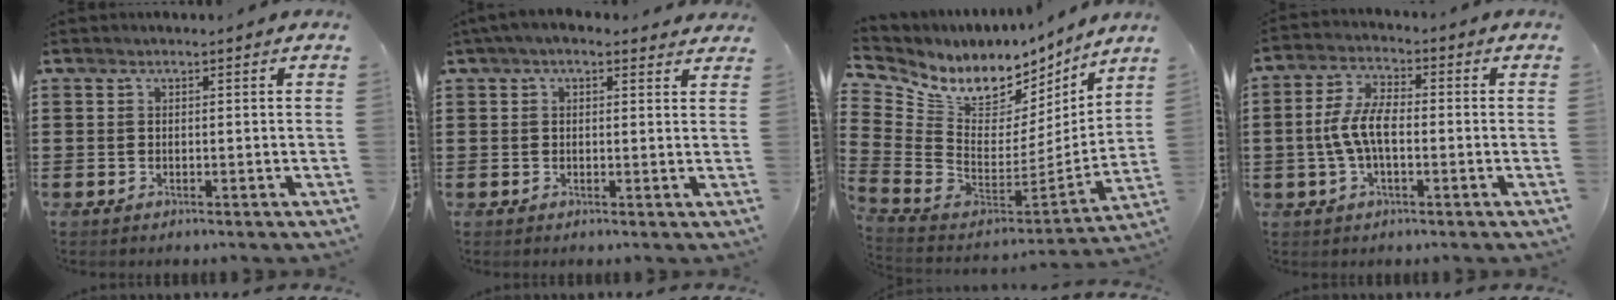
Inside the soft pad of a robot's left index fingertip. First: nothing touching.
{"total": 2.6, "force": [1.8, 1.1, 1.5], "torque": [-0.035, 0.005, 0.032]}
{"total": 8.2, "force": [6.0, 4.2, 3.6], "torque": [-0.101, -0.058, 0.106]}
{"total": 6.6, "force": [-0.9, 2.9, 5.9], "torque": [-0.140, -0.002, -0.026]}